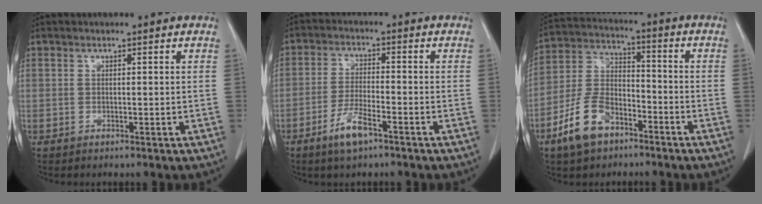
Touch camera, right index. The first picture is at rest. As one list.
[{"total": 5.5, "force": [-3.4, 1.3, 4.1], "torque": [-0.089, -0.003, -0.060]}, {"total": 10.5, "force": [-6.3, 5.7, 6.2], "torque": [-0.145, 0.007, -0.120]}]